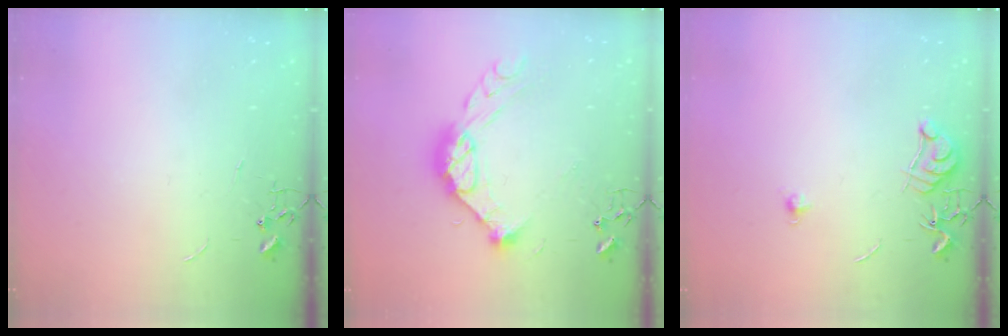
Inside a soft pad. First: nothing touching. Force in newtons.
{"total": 14.0, "press": 14.0, "slide": 1.2}
{"total": 7.3, "press": 7.3, "slide": 0.7}